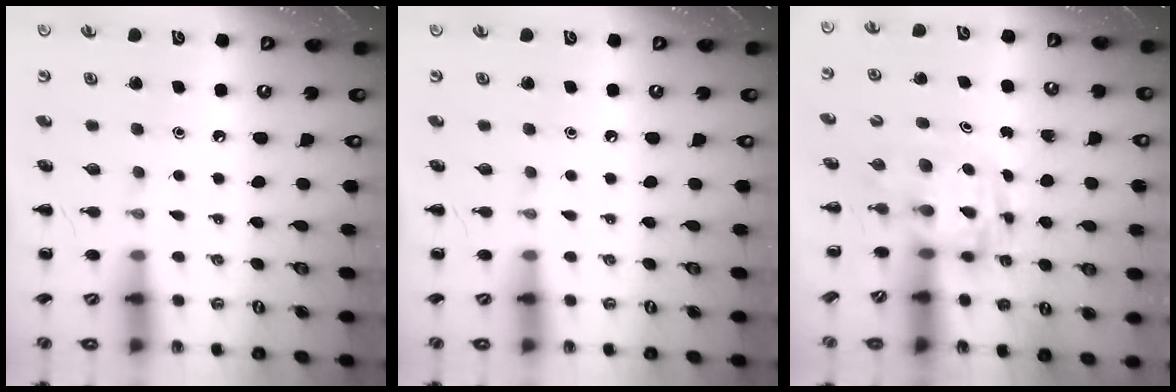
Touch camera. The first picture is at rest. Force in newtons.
{"total": 0.0}
{"total": 3.0, "press": 3.0, "slide": 0.5}